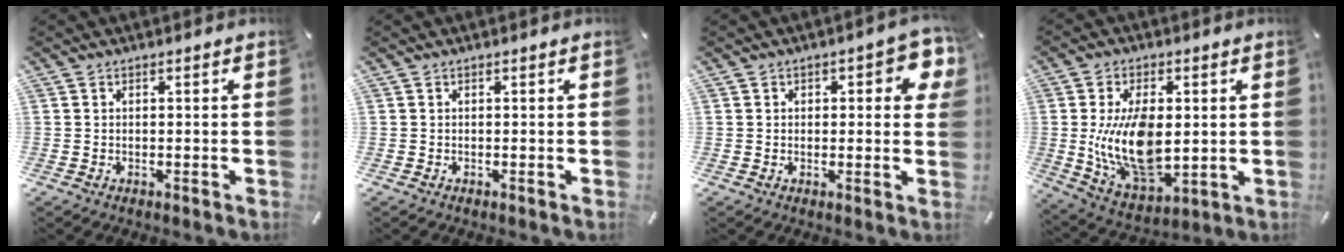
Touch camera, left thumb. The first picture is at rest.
{"total": 0.0}
{"total": 5.5, "force": [1.9, 2.9, 4.2], "torque": [-0.046, -0.002, 0.024]}
{"total": 17.0, "force": [0.6, 10.4, 13.4], "torque": [-0.272, -0.014, 0.012]}